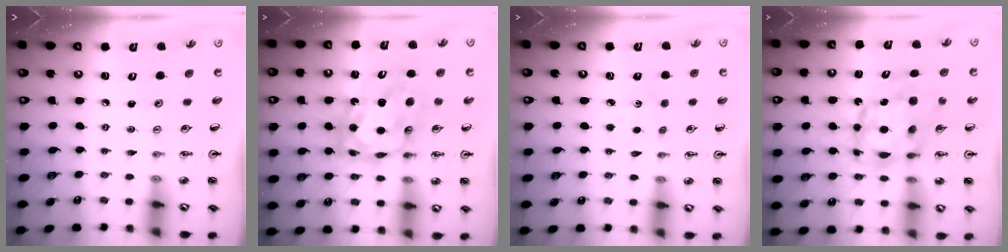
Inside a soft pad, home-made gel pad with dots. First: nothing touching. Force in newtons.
{"total": 10.7, "press": 10.6, "slide": 1.1}
{"total": 2.9, "press": 2.9, "slide": 0.4}
{"total": 10.8, "press": 10.8, "slide": 0.9}